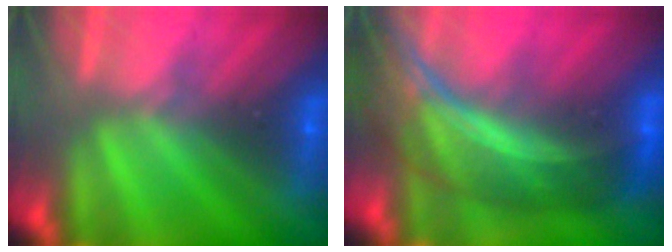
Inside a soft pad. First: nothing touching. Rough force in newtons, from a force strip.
{"total": 7.7}